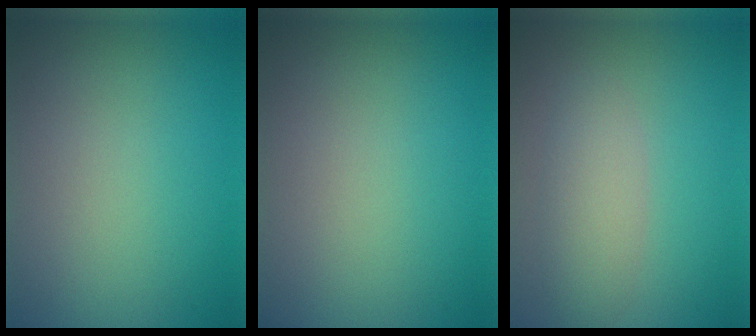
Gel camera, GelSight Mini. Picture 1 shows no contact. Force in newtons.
{"total": 0.0}
{"total": 2.8, "press": 2.8, "slide": 0.3}